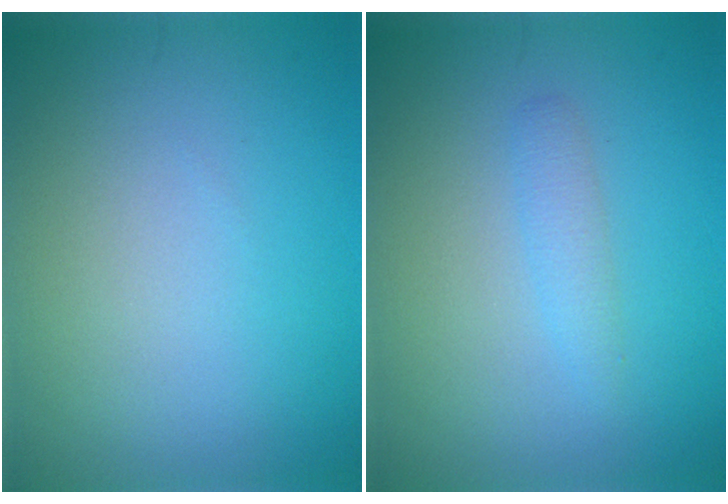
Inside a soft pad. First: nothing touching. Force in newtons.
{"total": 1.3, "press": 1.3, "slide": 0.0}